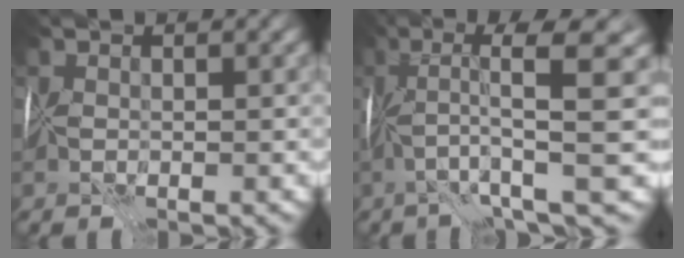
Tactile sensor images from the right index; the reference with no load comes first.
{"total": 7.4, "force": [0.8, 0.2, 7.3], "torque": [-0.116, 0.009, 0.017]}